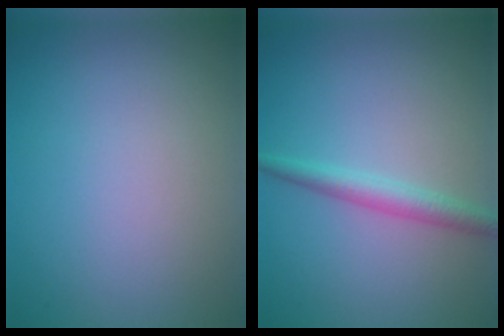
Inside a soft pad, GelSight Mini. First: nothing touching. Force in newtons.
{"total": 2.3, "press": 2.3, "slide": 0.0}